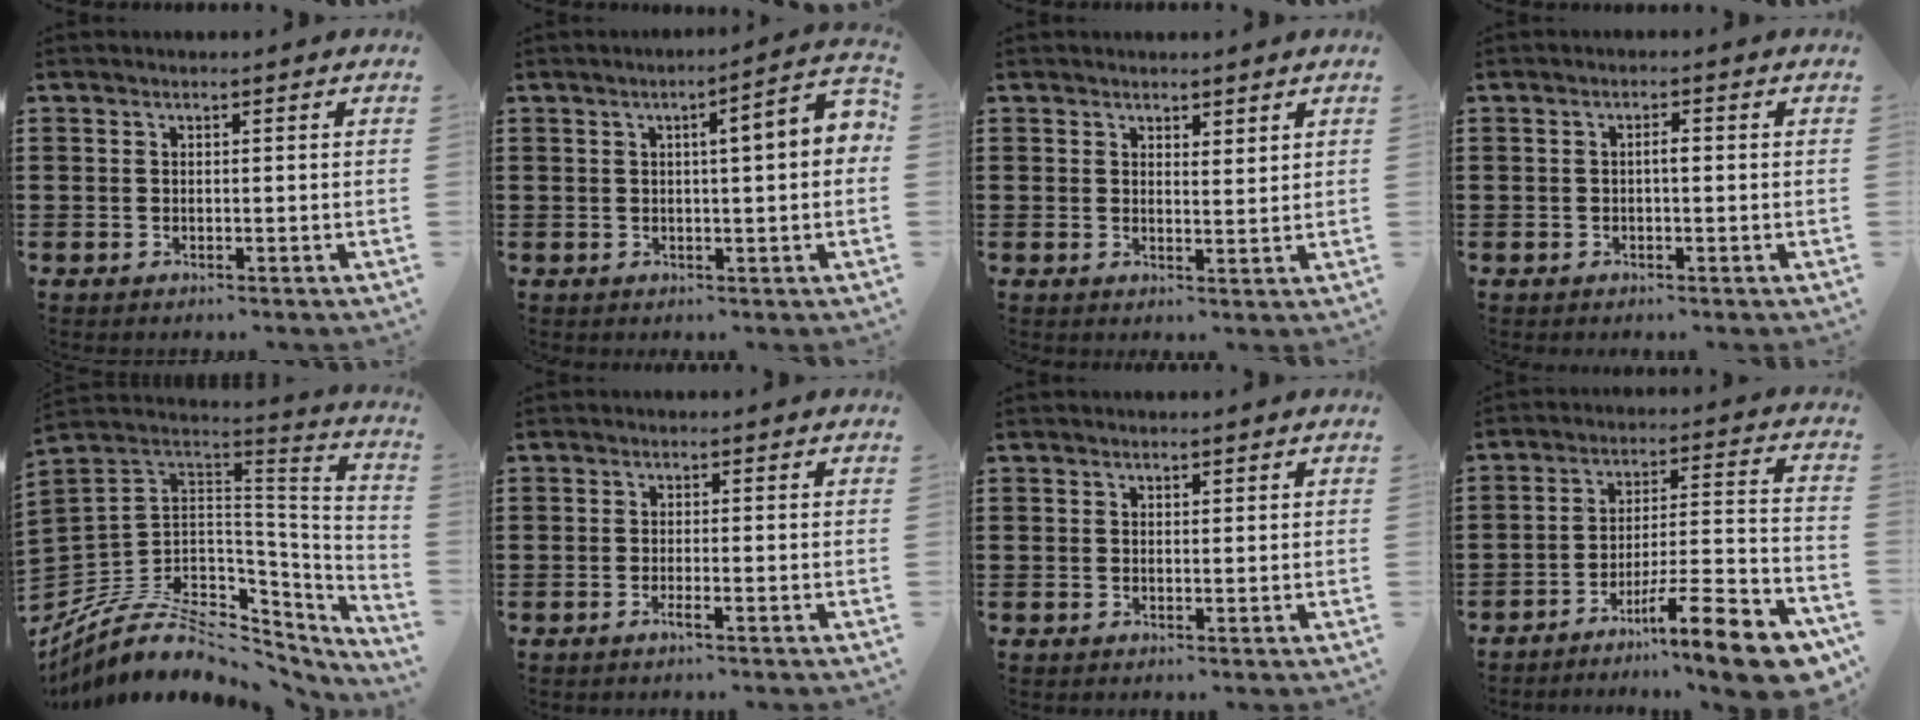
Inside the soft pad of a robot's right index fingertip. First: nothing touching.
{"total": 5.4, "force": [0.8, 0.6, 5.3], "torque": [-0.081, -0.003, 0.006]}
{"total": 1.8, "force": [1.7, 0.5, 0.0], "torque": [-0.005, 0.005, 0.034]}
{"total": 1.4, "force": [-0.2, 0.4, 1.3], "torque": [-0.025, 0.001, -0.004]}
{"total": 9.1, "force": [-4.0, 6.2, 5.2], "torque": [-0.132, -0.011, -0.068]}
{"total": 1.4, "force": [-0.9, 0.0, 1.1], "torque": [-0.026, -0.007, -0.019]}
{"total": 0.5, "force": [0.4, 0.4, 0.1], "torque": [-0.003, 0.002, 0.008]}
{"total": 13.0, "force": [-9.5, 1.2, 8.7], "torque": [-0.121, 0.030, -0.171]}